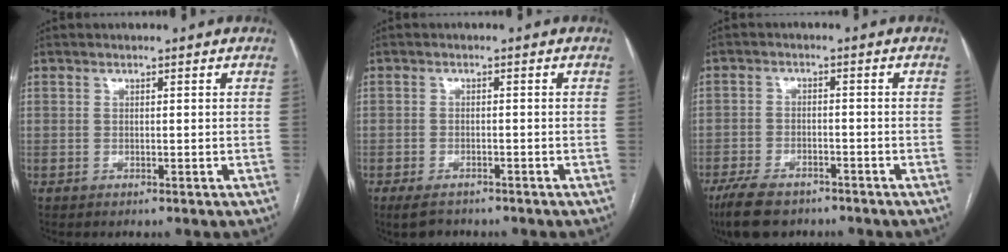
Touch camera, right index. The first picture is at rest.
{"total": 3.8, "force": [-3.0, 1.7, 1.6], "torque": [-0.028, -0.005, -0.043]}
{"total": 8.5, "force": [-6.5, 3.5, 4.2], "torque": [-0.078, -0.008, -0.105]}